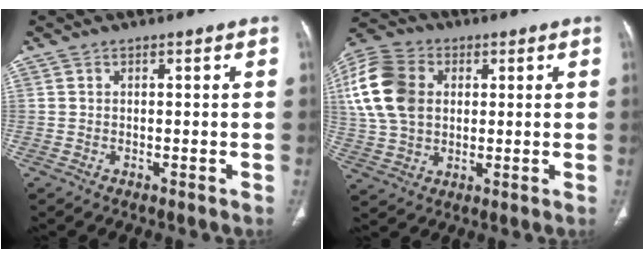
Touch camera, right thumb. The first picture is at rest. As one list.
[{"total": 17.4, "force": [3.4, 12.7, 11.4], "torque": [-0.241, 0.013, 0.063]}]